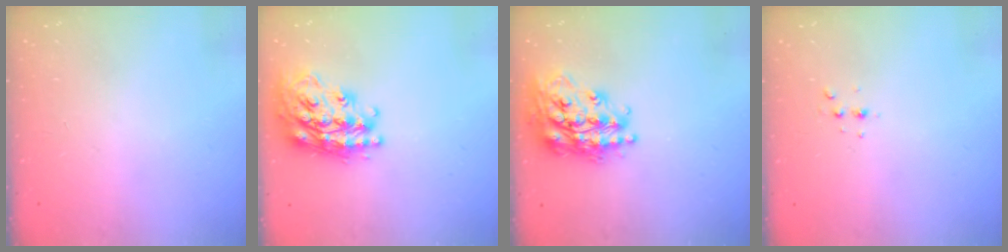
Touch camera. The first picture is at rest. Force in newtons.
{"total": 23.5, "press": 23.4, "slide": 2.0}
{"total": 20.7, "press": 20.6, "slide": 1.6}
{"total": 2.8, "press": 2.8, "slide": 0.7}